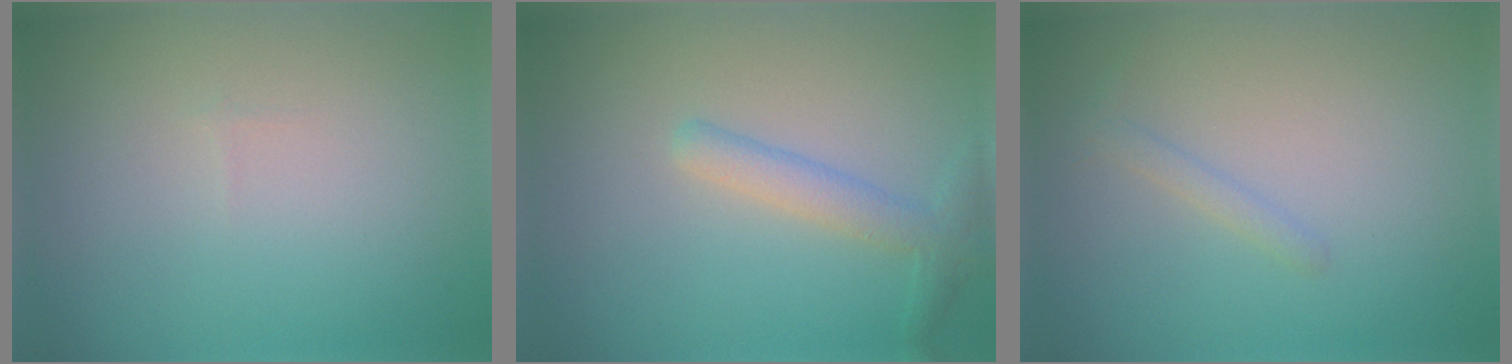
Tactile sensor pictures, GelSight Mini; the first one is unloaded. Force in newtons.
{"total": 2.6, "press": 2.6, "slide": 0.1}
{"total": 1.1, "press": 1.1, "slide": 0.0}